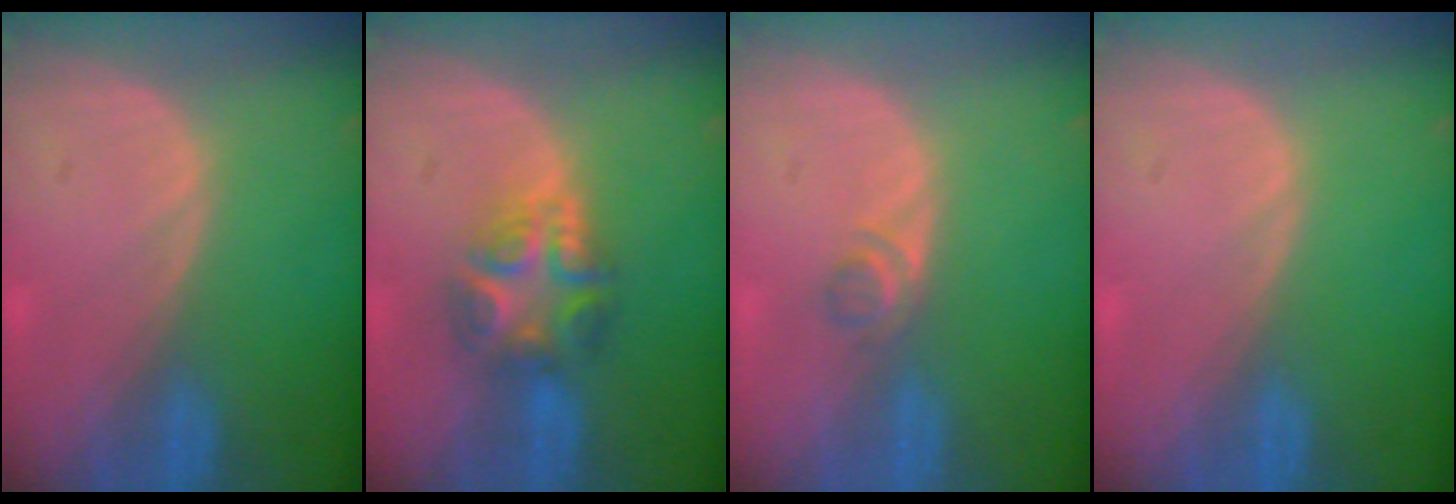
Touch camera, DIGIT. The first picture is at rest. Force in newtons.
{"total": 6.8, "press": 6.2, "slide": 2.9}
{"total": 1.9, "press": 1.7, "slide": 0.8}
{"total": 0.0}